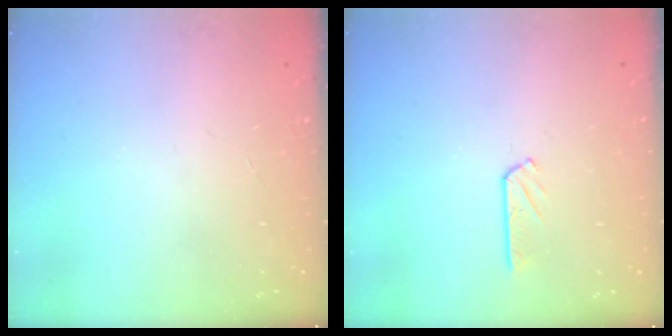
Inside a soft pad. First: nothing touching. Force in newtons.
{"total": 3.3, "press": 3.3, "slide": 0.3}